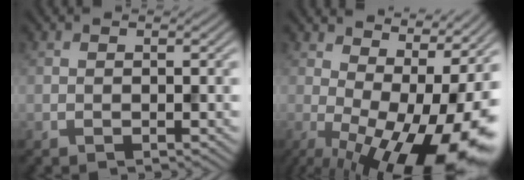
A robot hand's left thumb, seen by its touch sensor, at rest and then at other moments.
{"total": 17.6, "force": [-0.9, 6.9, 16.1], "torque": [-0.202, -0.008, 0.005]}